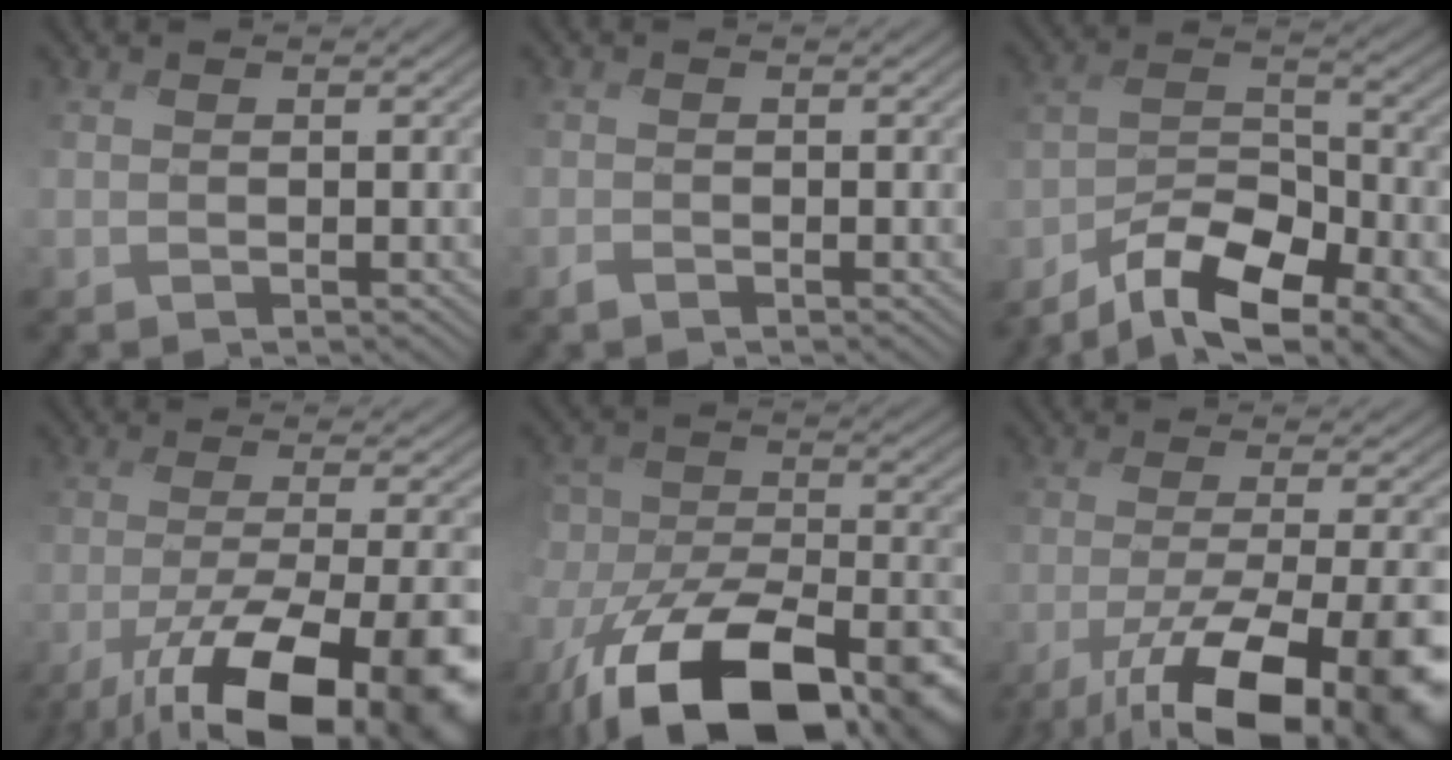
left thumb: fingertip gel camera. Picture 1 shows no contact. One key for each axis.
{"total": 0.8, "fx": -0.8, "fy": 0.1, "fz": 0.2, "tx": -0.003, "ty": 0.002, "tz": -0.019}
{"total": 13.9, "fx": -10.4, "fy": 5.0, "fz": 7.8, "tx": -0.150, "ty": -0.017, "tz": -0.168}
{"total": 17.5, "fx": -10.5, "fy": 4.8, "fz": 13.1, "tx": -0.210, "ty": -0.037, "tz": -0.158}
{"total": 20.8, "fx": -14.3, "fy": 9.3, "fz": 11.9, "tx": -0.235, "ty": -0.076, "tz": -0.203}
{"total": 17.0, "fx": -9.9, "fy": 4.4, "fz": 13.0, "tx": -0.211, "ty": -0.029, "tz": -0.150}